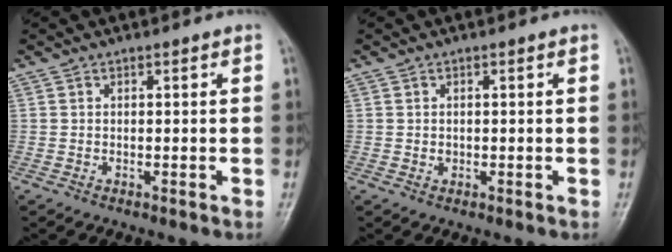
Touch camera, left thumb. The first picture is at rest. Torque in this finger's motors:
{"motor_torque": [-0.02, -0.01, 0.04, 0.02, 0.00]}